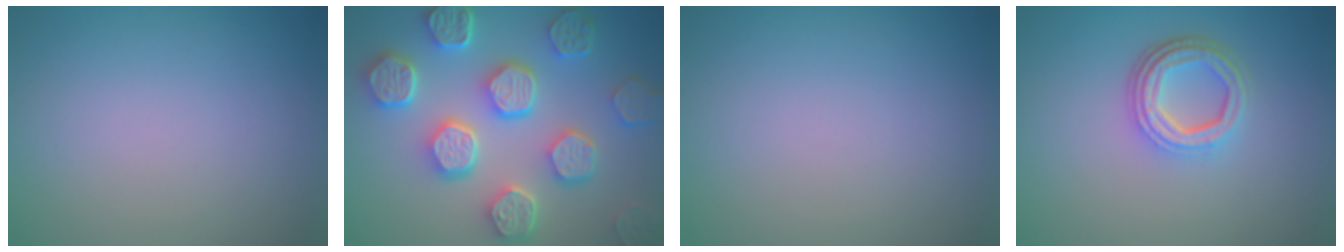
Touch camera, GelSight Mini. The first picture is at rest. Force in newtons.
{"total": 8.0, "press": 6.4, "slide": 4.8}
{"total": 0.0}
{"total": 4.3, "press": 3.2, "slide": 2.9}